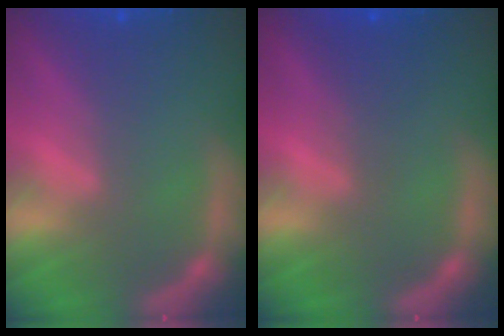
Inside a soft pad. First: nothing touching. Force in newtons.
{"total": 2.0}